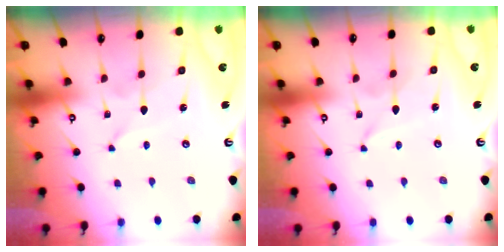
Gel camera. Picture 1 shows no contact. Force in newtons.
{"total": 0.0}